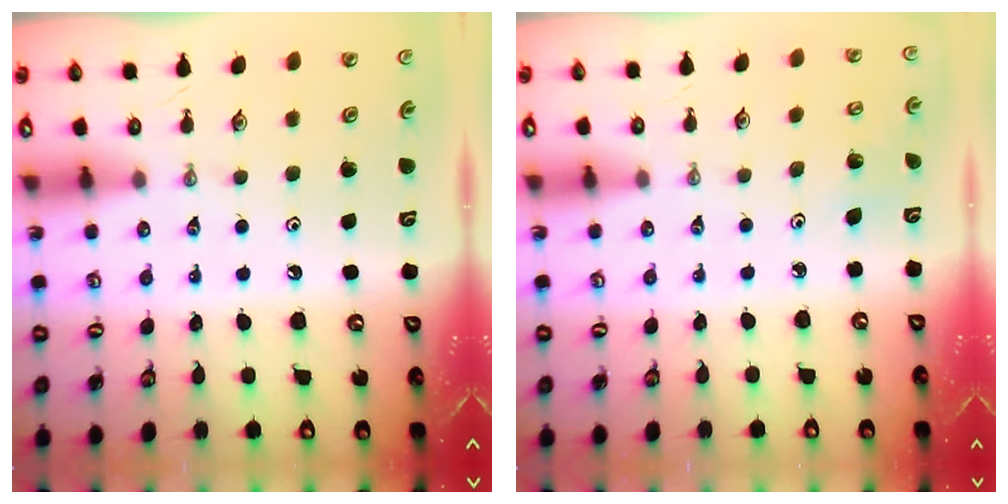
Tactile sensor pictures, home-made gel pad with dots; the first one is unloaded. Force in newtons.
{"total": 2.3, "press": 2.3, "slide": 0.2}